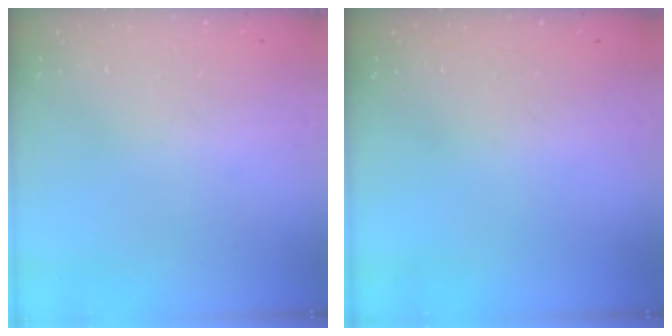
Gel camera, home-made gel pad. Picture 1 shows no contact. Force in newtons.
{"total": 0.0}